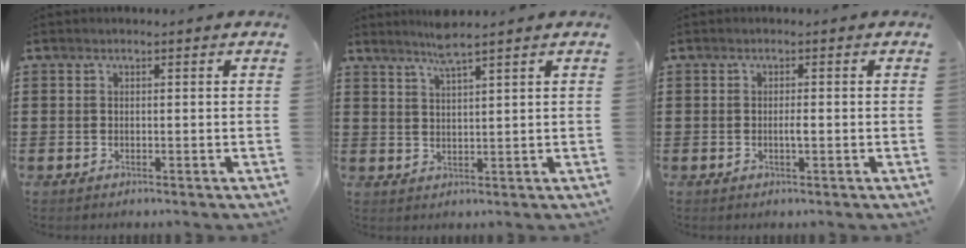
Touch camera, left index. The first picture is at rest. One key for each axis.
{"total": 3.8, "fx": 3.2, "fy": -0.3, "fz": 2.1, "tx": -0.049, "ty": -0.003, "tz": 0.056}
{"total": 1.5, "fx": -0.3, "fy": 0.2, "fz": 1.5, "tx": -0.027, "ty": -0.001, "tz": -0.006}